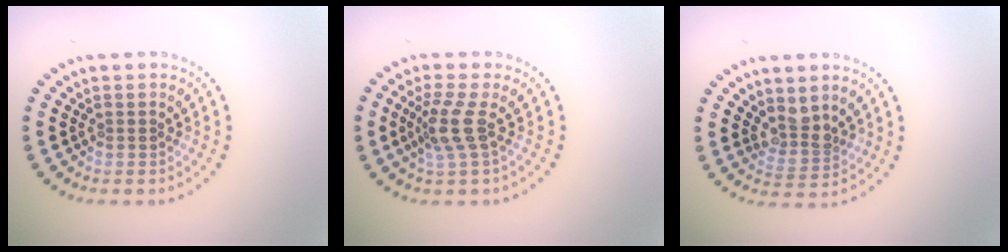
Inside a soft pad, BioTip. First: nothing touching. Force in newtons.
{"total": 2.8, "press": 2.2, "slide": 1.8}
{"total": 2.3, "press": 1.9, "slide": 1.4}